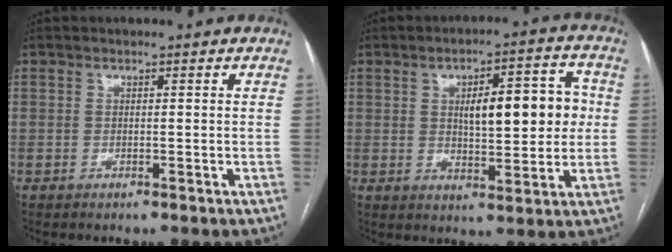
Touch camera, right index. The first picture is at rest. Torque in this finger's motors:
{"motor_torque": [0.38, 0.02, 0.28, 0.07]}